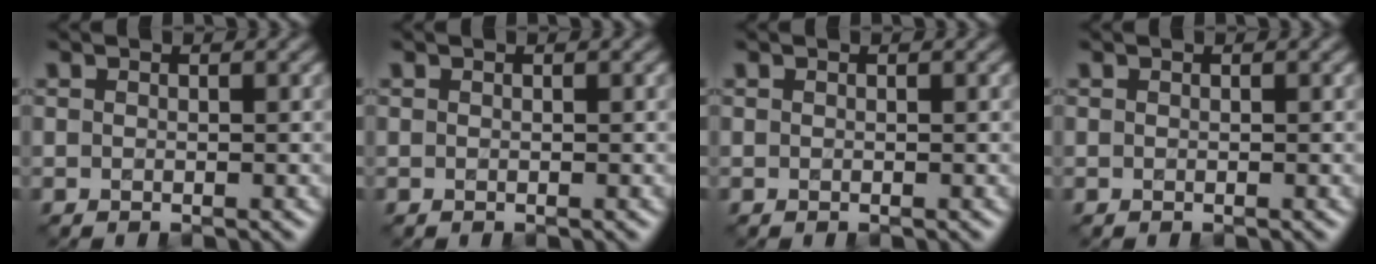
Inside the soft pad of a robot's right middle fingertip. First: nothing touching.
{"total": 0.0}
{"total": 0.0}
{"total": 0.0}